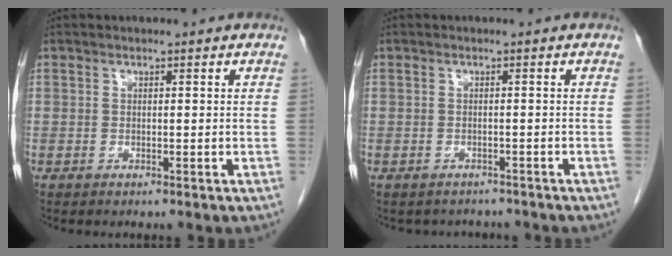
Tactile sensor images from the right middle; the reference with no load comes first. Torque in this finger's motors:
{"motor_torque": [0.01, -0.01, 0.00, 0.00]}